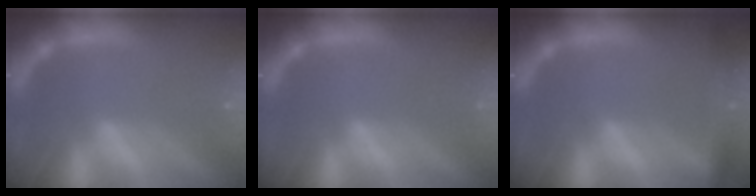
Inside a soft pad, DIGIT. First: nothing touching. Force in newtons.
{"total": 0.0}
{"total": 4.5}